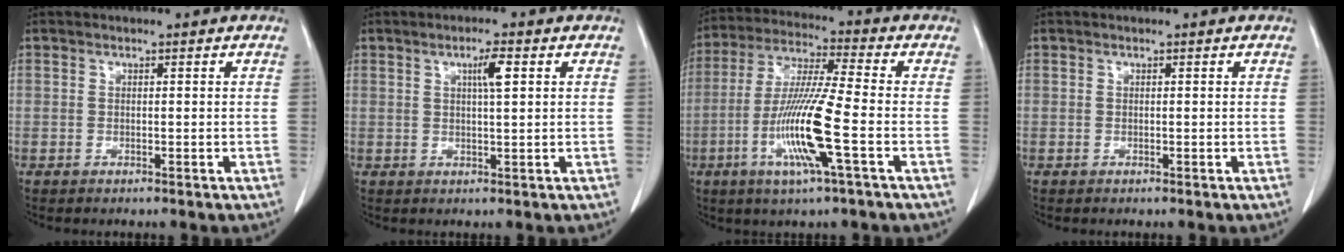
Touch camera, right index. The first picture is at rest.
{"total": 3.3, "force": [1.2, 0.2, 3.0], "torque": [-0.054, 0.000, 0.019]}
{"total": 13.0, "force": [-3.9, -0.3, 12.4], "torque": [-0.251, -0.013, -0.079]}
{"total": 0.0}